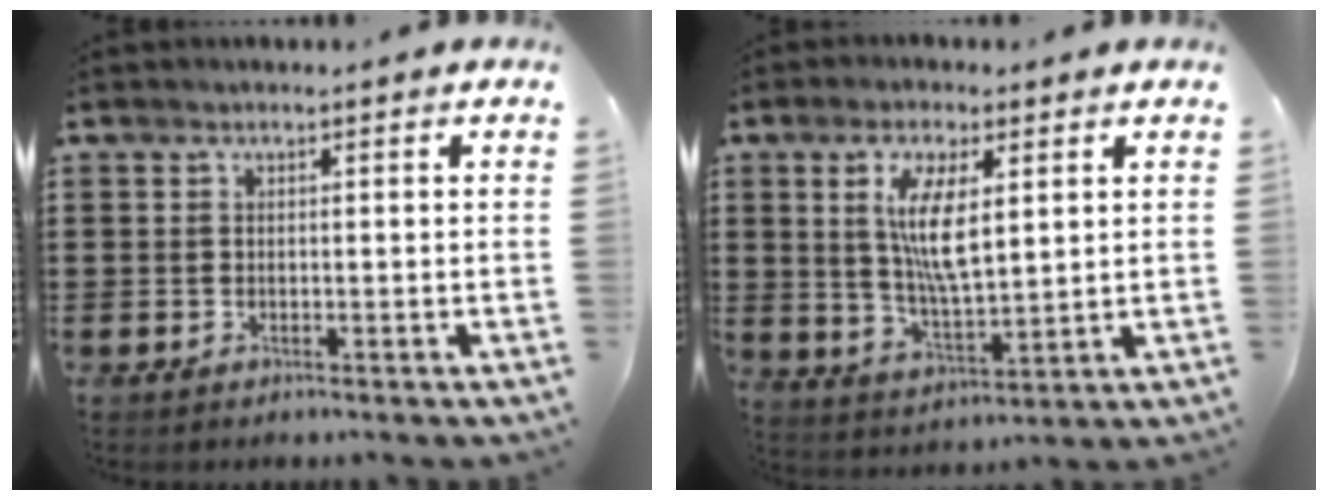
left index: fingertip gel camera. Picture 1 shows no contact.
{"total": 8.7, "force": [2.9, 3.1, 7.6], "torque": [-0.147, 0.004, 0.048]}